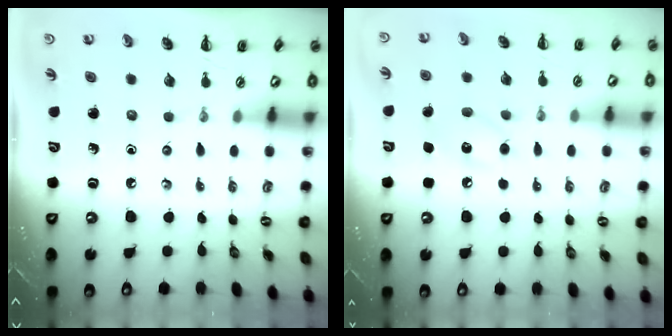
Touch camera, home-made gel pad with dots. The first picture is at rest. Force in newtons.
{"total": 8.8, "press": 8.7, "slide": 1.4}